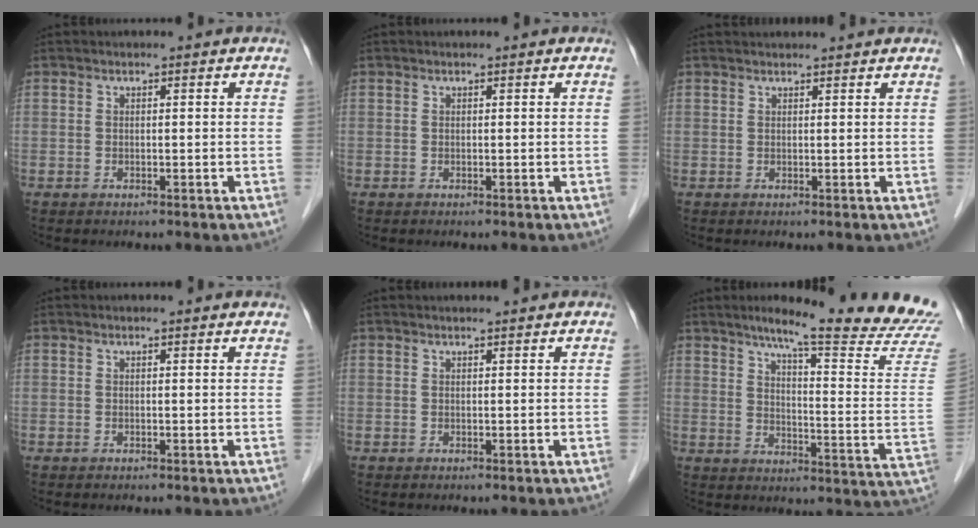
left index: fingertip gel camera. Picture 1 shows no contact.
{"total": 0.0}
{"total": 4.3, "force": [4.2, 0.1, 1.0], "torque": [-0.009, 0.027, 0.050]}
{"total": 1.3, "force": [1.3, 0.0, 0.2], "torque": [-0.017, 0.000, 0.011]}
{"total": 1.6, "force": [1.6, -0.1, 0.5], "torque": [-0.008, 0.009, 0.025]}
{"total": 22.3, "force": [18.9, -1.3, 11.8], "torque": [-0.164, -0.080, 0.236]}